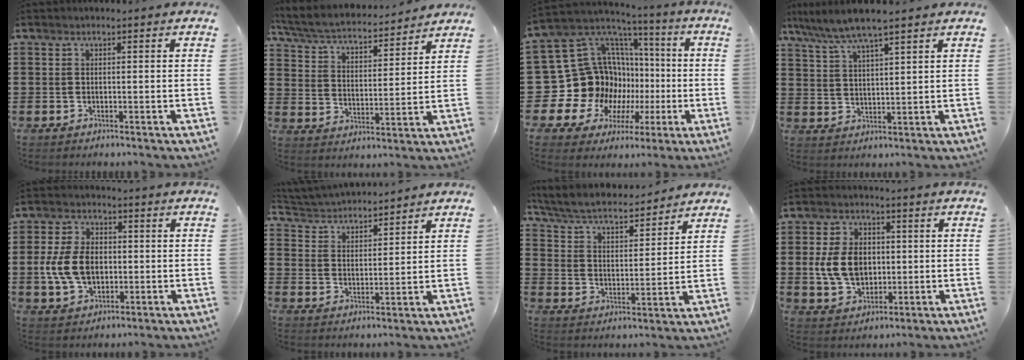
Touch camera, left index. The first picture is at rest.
{"total": 4.6, "force": [4.3, 0.5, 1.5], "torque": [-0.052, -0.030, 0.067]}
{"total": 18.7, "force": [-2.4, 16.6, 8.1], "torque": [-0.201, -0.044, 0.013]}
{"total": 5.8, "force": [4.9, 0.2, 3.1], "torque": [-0.076, -0.016, 0.086]}
{"total": 8.2, "force": [-0.6, 5.5, 6.0], "torque": [-0.149, 0.006, -0.018]}
{"total": 3.8, "force": [3.7, 0.5, 0.0], "torque": [-0.019, -0.020, 0.064]}
{"total": 4.9, "force": [4.6, 0.6, 1.6], "torque": [-0.054, -0.031, 0.074]}
{"total": 8.3, "force": [0.3, 6.0, 5.7], "torque": [-0.130, 0.008, 0.001]}